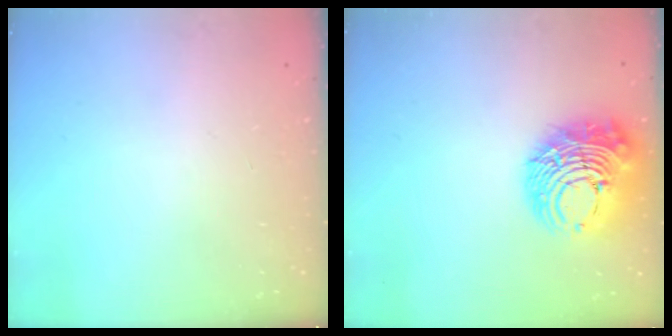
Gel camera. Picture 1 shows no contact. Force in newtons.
{"total": 14.4, "press": 14.2, "slide": 2.1}